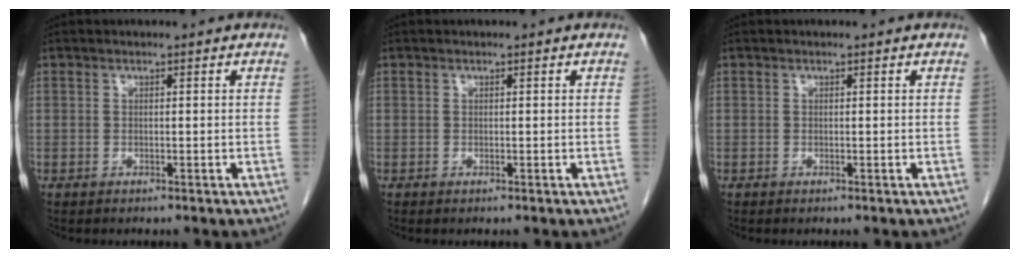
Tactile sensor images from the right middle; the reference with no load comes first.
{"total": 0.0}
{"total": 0.0}